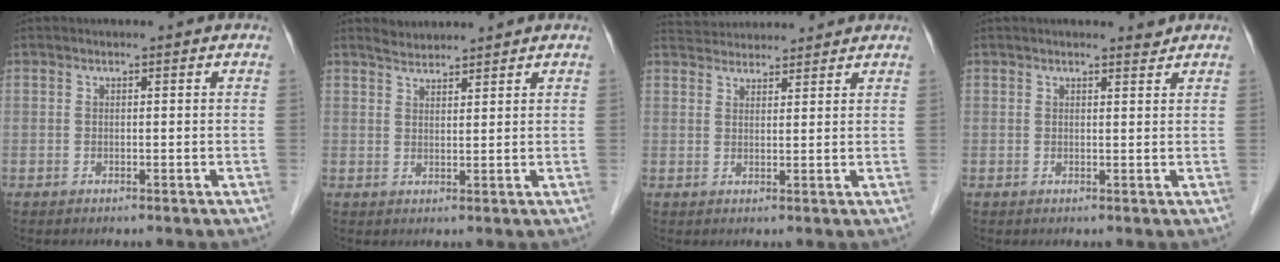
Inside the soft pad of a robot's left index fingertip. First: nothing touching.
{"total": 2.6, "force": [2.6, 0.3, 0.0], "torque": [-0.008, 0.014, 0.051]}
{"total": 7.8, "force": [7.5, 1.3, 1.4], "torque": [-0.027, 0.033, 0.115]}
{"total": 2.0, "force": [2.0, 0.0, 0.2], "torque": [-0.005, -0.001, 0.027]}